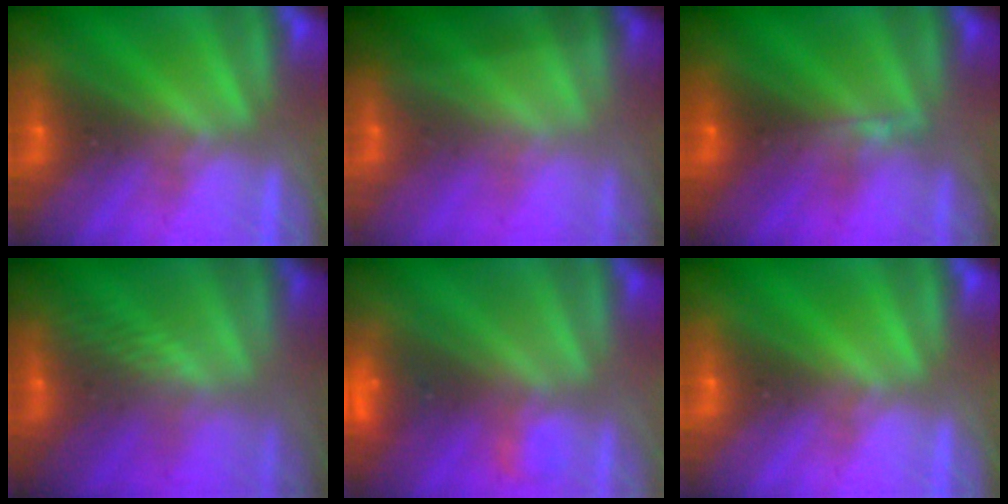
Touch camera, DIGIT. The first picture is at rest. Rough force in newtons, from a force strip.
{"total": 1.5}
{"total": 2.8}
{"total": 2.4}
{"total": 2.6}
{"total": 0.0}